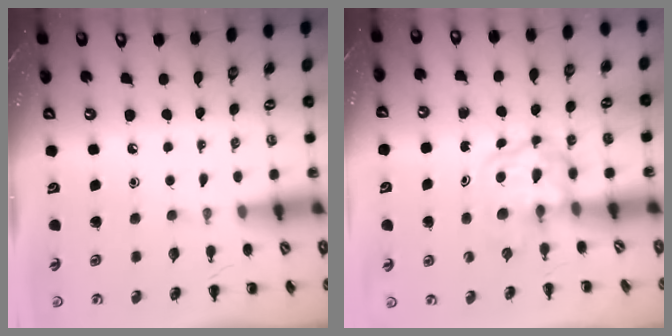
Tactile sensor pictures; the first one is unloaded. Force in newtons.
{"total": 3.7, "press": 3.7, "slide": 0.4}